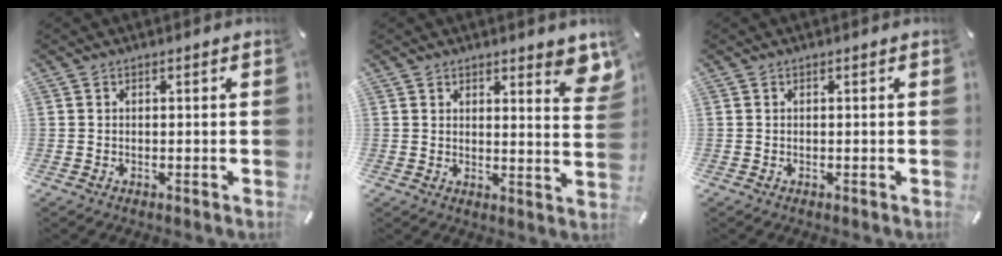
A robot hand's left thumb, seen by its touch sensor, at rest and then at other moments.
{"total": 5.7, "force": [4.3, 2.0, 3.1], "torque": [-0.025, -0.031, 0.069]}
{"total": 0.0}